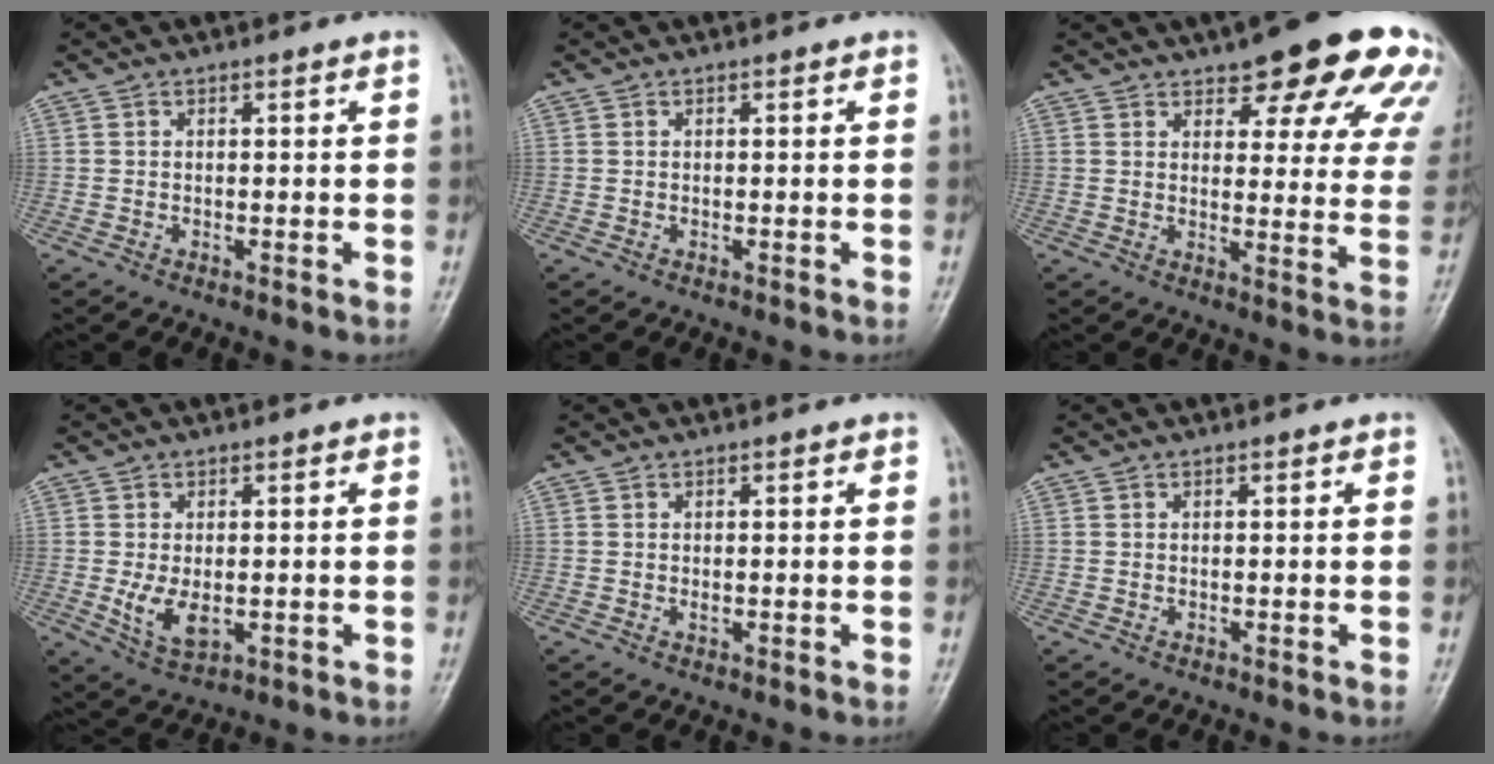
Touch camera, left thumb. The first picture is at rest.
{"total": 0.0}
{"total": 19.6, "force": [12.9, 6.7, 13.2], "torque": [-0.116, -0.047, 0.144]}
{"total": 5.7, "force": [-0.7, 3.4, 4.5], "torque": [-0.081, -0.014, -0.006]}
{"total": 0.7, "force": [0.1, 0.5, 0.5], "torque": [-0.006, -0.001, 0.001]}
{"total": 0.0}